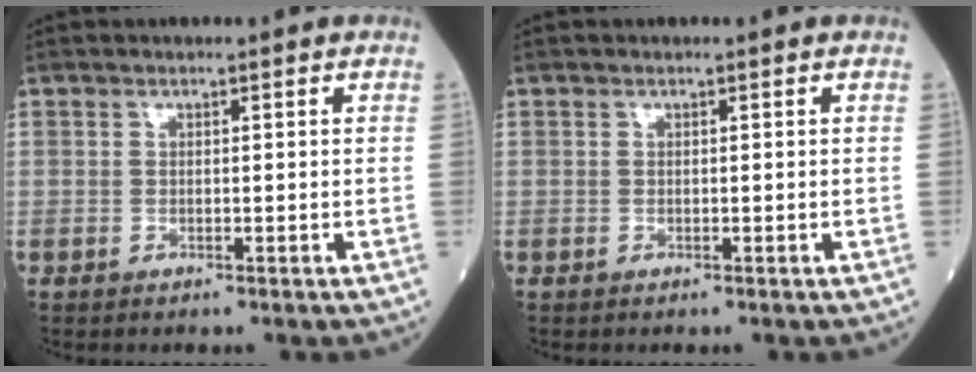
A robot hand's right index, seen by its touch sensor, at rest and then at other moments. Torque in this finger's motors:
{"motor_torque": [0.11, 0.11, 0.00, -0.01]}